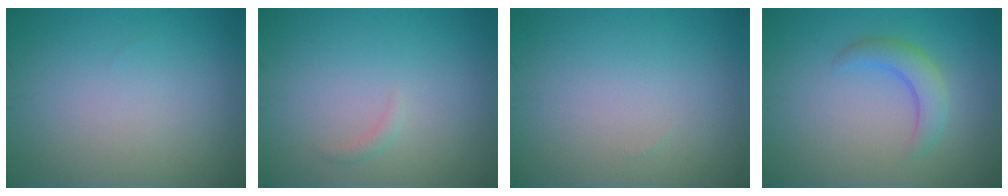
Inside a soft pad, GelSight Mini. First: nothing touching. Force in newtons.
{"total": 0.7, "press": 0.7, "slide": 0.1}
{"total": 0.0}
{"total": 2.9, "press": 2.9, "slide": 0.1}